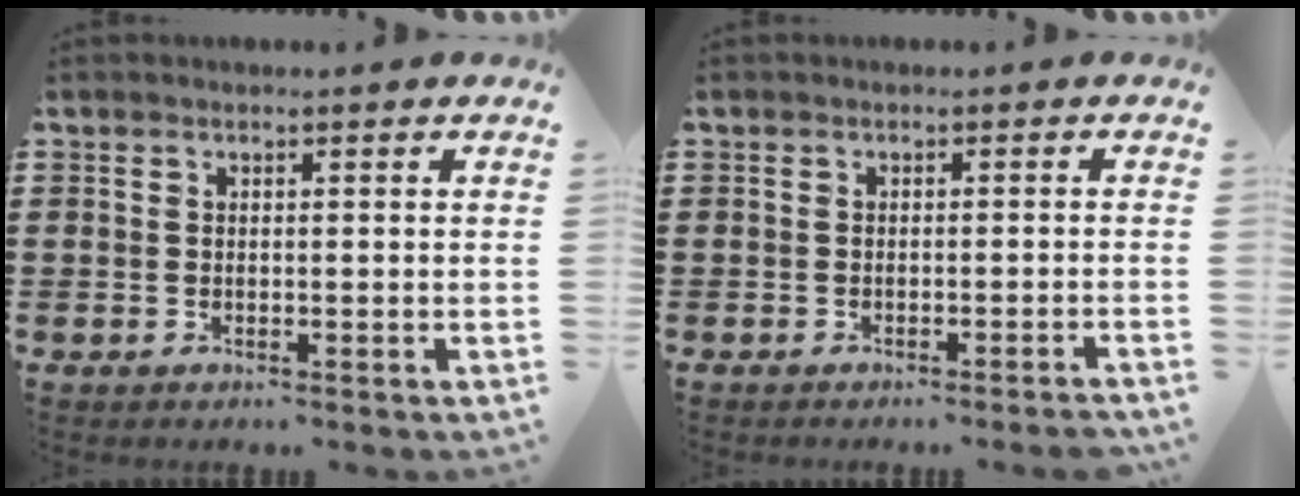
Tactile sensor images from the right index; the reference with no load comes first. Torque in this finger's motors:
{"motor_torque": [1.09, 1.05, 0.05, 0.06]}